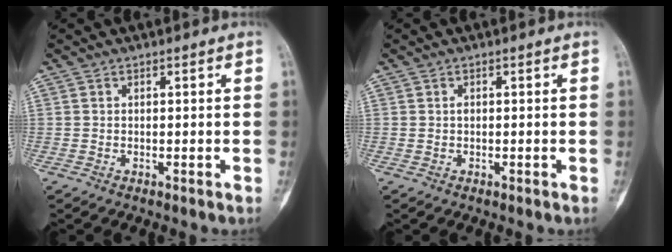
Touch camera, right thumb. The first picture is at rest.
{"total": 0.6, "force": [0.0, 0.4, 0.4], "torque": [-0.007, 0.001, -0.001]}